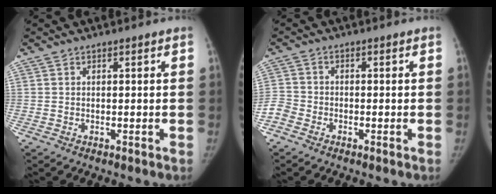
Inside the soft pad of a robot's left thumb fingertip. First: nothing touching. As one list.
[{"total": 3.3, "force": [-2.3, 2.1, 1.0], "torque": [-0.017, 0.008, -0.054]}]